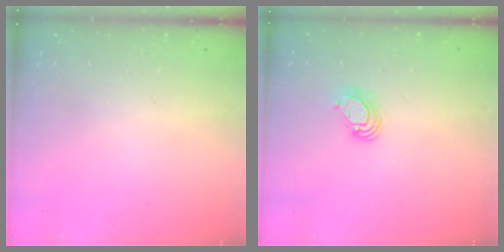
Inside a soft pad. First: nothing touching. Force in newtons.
{"total": 5.7, "press": 5.7, "slide": 0.5}